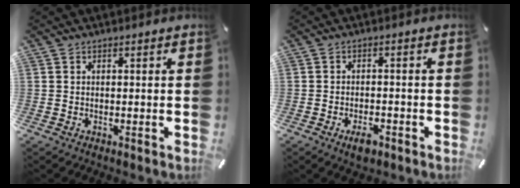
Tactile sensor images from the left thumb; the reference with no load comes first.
{"total": 3.7, "force": [-2.2, 1.7, 2.4], "torque": [-0.036, 0.010, -0.036]}